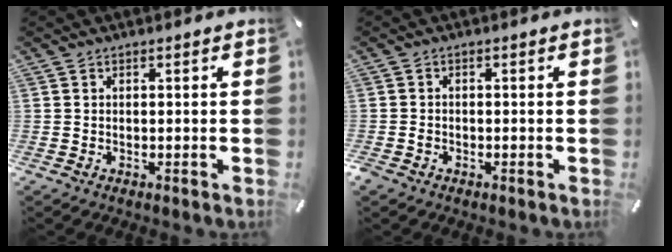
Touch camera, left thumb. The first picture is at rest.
{"total": 1.4, "force": [-0.8, 1.0, 0.4], "torque": [-0.008, 0.004, -0.018]}